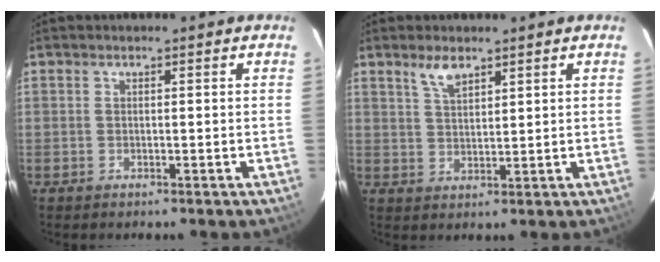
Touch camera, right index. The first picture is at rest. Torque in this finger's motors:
{"motor_torque": [0.57, 0.44, 0.09, 0.04]}